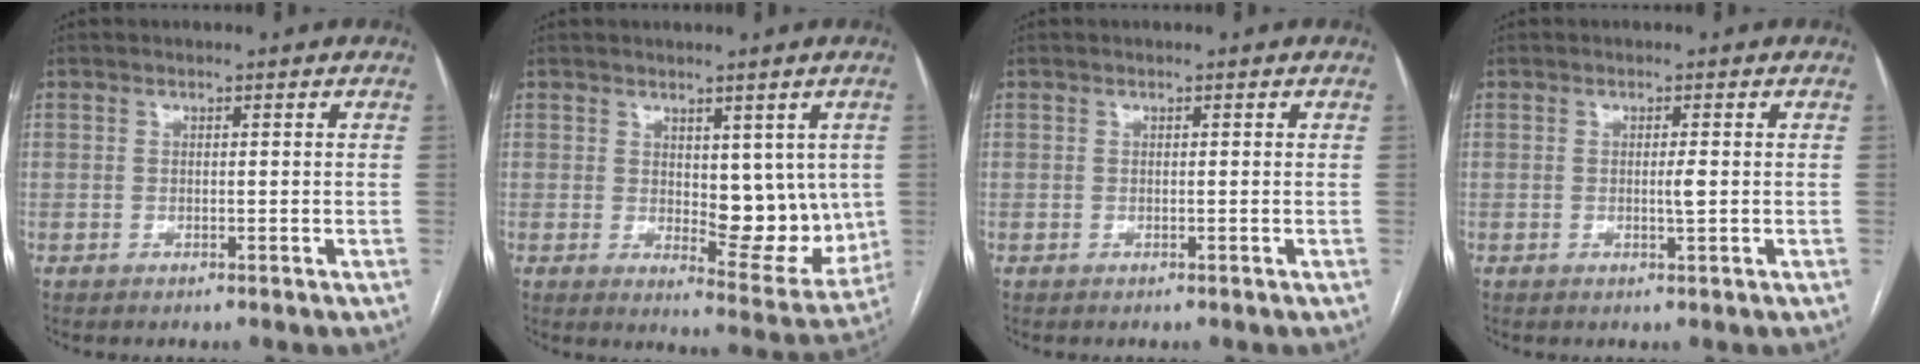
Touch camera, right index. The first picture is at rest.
{"total": 9.7, "force": [1.1, 4.8, 8.4], "torque": [-0.093, -0.012, 0.029]}
{"total": 0.0}
{"total": 1.4, "force": [-0.1, 0.0, 1.4], "torque": [-0.025, -0.001, -0.001]}